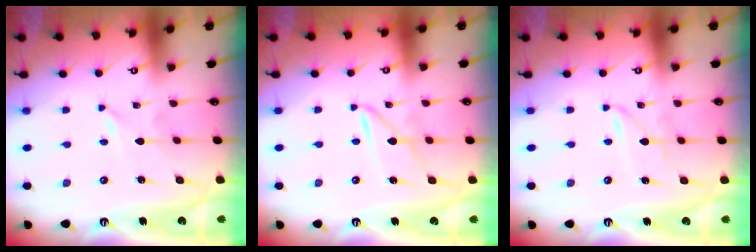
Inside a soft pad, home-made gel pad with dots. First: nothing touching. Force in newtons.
{"total": 3.1, "press": 3.1, "slide": 0.3}
{"total": 0.9, "press": 0.9, "slide": 0.1}